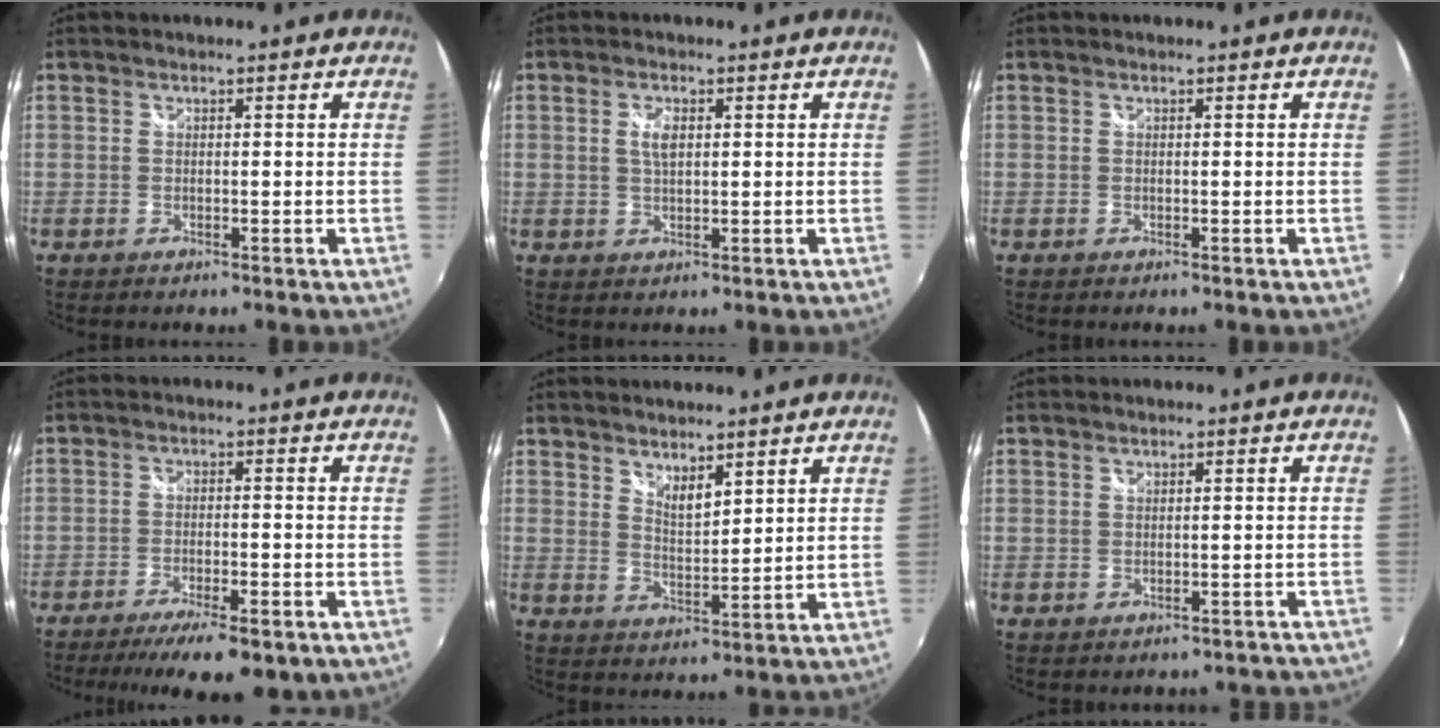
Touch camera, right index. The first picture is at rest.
{"total": 2.8, "force": [0.8, 1.3, 2.4], "torque": [-0.045, 0.005, 0.016]}
{"total": 0.0}
{"total": 12.9, "force": [-9.5, 3.5, 8.0], "torque": [-0.164, -0.038, -0.141]}
{"total": 4.4, "force": [3.7, 1.2, 2.0], "torque": [-0.030, -0.006, 0.064]}
{"total": 3.8, "force": [-3.0, 2.4, 0.2], "torque": [0.014, 0.026, -0.024]}